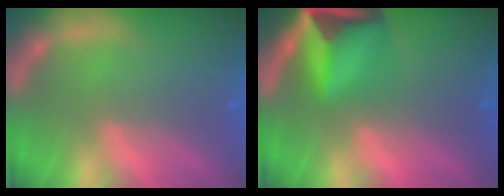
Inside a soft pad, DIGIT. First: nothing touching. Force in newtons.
{"total": 9.5}